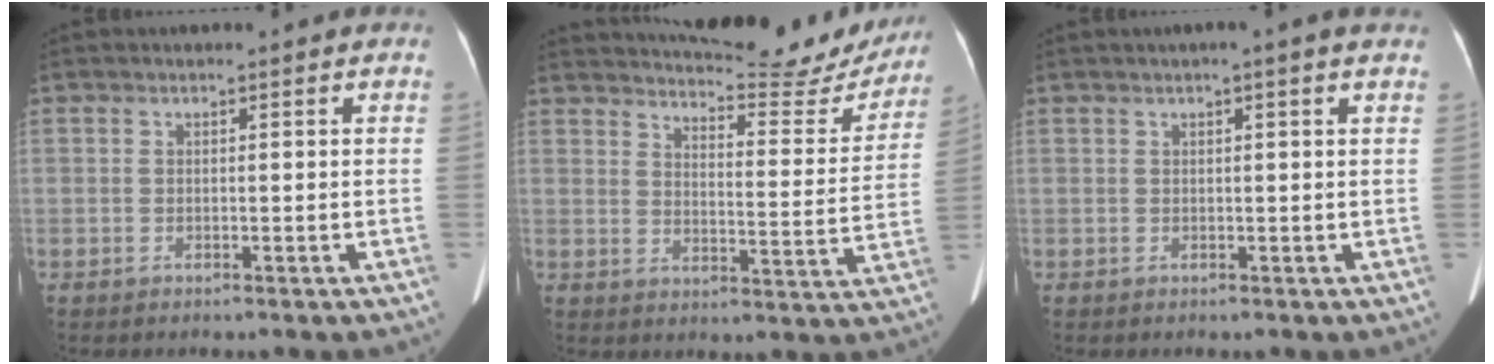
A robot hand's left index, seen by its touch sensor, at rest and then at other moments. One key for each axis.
{"total": 18.7, "fx": 17.8, "fy": 2.8, "fz": 5.2, "tx": -0.069, "ty": -0.056, "tz": 0.214}
{"total": 1.7, "fx": 0.9, "fy": -0.2, "fz": 1.4, "tx": -0.021, "ty": 0.012, "tz": 0.014}